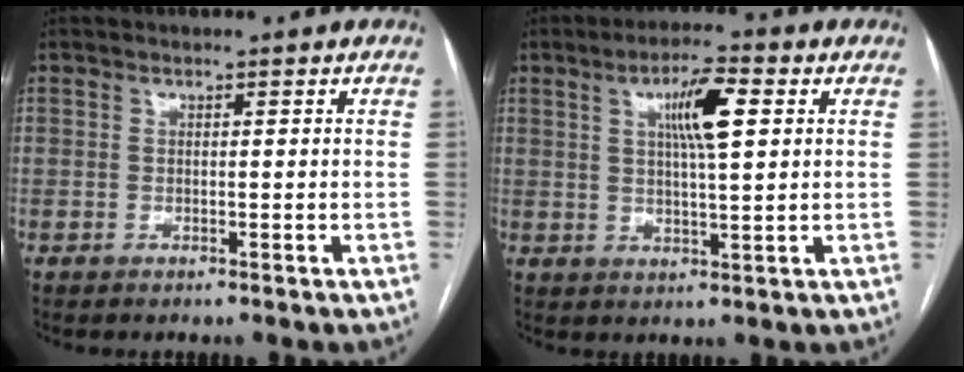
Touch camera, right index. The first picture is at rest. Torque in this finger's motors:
{"motor_torque": [0.49, 0.04, 0.22, 0.13]}